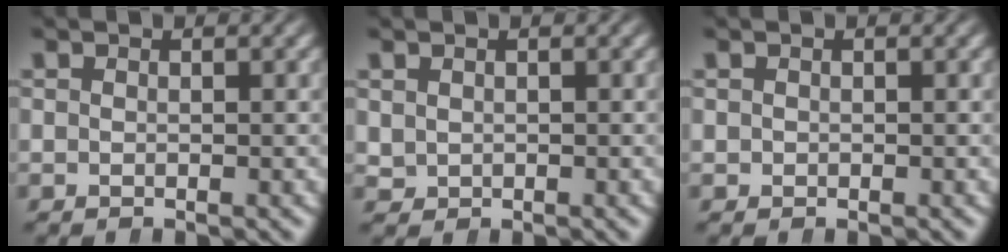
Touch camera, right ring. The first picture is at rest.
{"total": 1.0, "force": [0.6, 0.8, 0.1], "torque": [-0.009, -0.006, 0.018]}
{"total": 0.0}